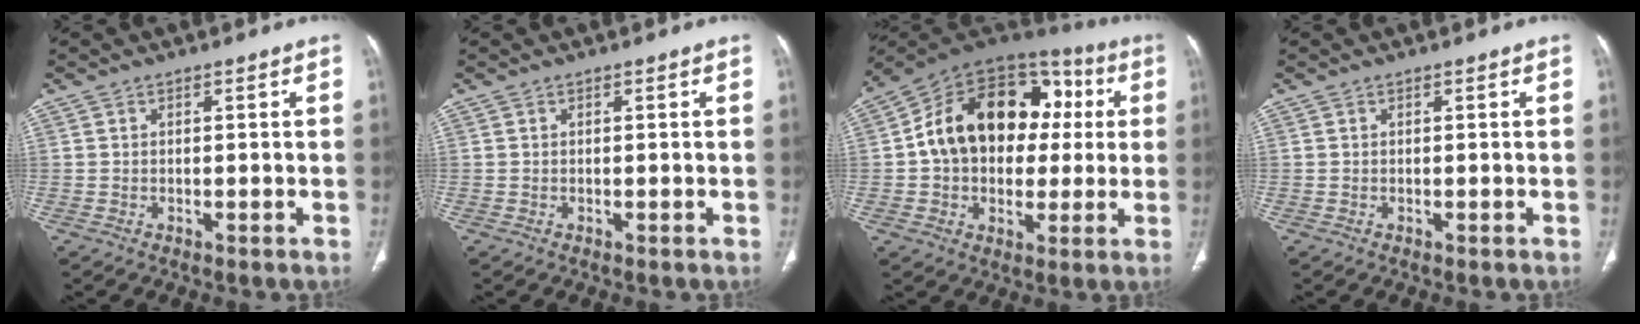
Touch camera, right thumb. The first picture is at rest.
{"total": 0.0}
{"total": 23.1, "force": [2.2, 16.5, 16.0], "torque": [-0.223, 0.043, 0.034]}
{"total": 0.0}